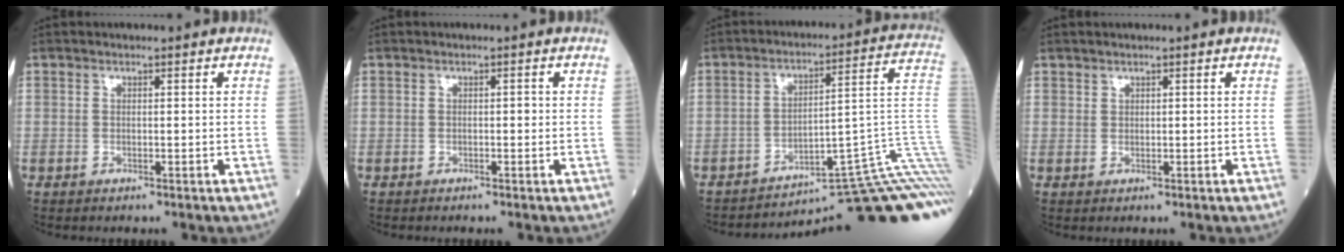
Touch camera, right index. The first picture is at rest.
{"total": 1.0, "force": [-0.3, 0.6, 0.8], "torque": [-0.025, 0.009, -0.002]}
{"total": 22.8, "force": [-16.7, 1.1, 15.5], "torque": [-0.102, 0.047, -0.221]}
{"total": 0.9, "force": [0.5, 0.7, 0.2], "torque": [0.000, 0.006, 0.008]}